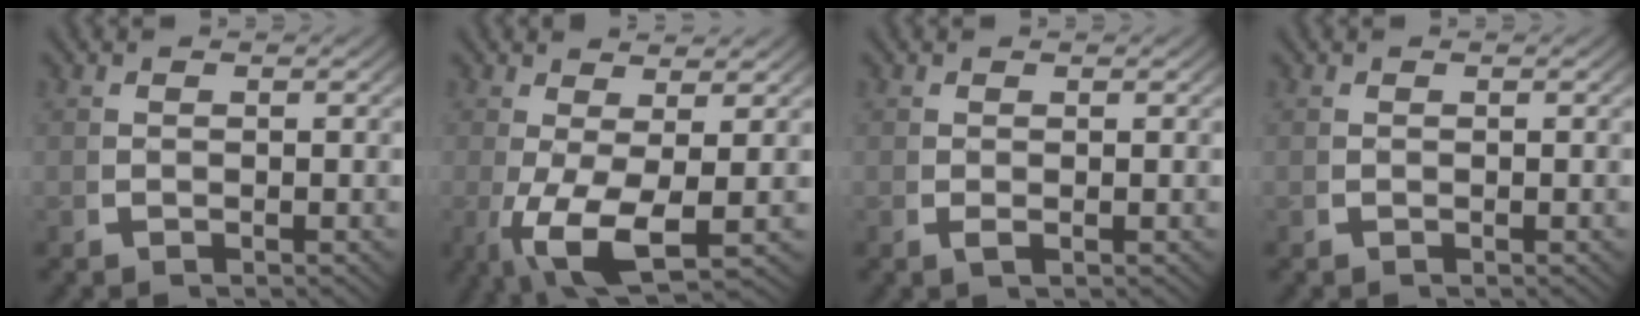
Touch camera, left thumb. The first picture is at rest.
{"total": 7.2, "force": [-1.8, 3.0, 6.3], "torque": [-0.134, -0.028, -0.006]}
{"total": 0.9, "force": [0.3, -0.3, 0.8], "torque": [-0.016, 0.006, 0.005]}
{"total": 0.0}